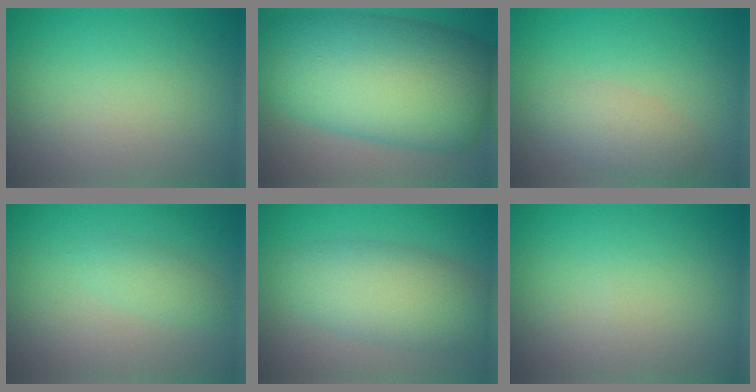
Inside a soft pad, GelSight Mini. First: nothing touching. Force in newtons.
{"total": 14.7, "press": 14.7, "slide": 0.1}
{"total": 2.8, "press": 2.8, "slide": 0.1}
{"total": 1.5, "press": 1.5, "slide": 0.1}
{"total": 6.0, "press": 6.0, "slide": 0.4}
{"total": 0.0}